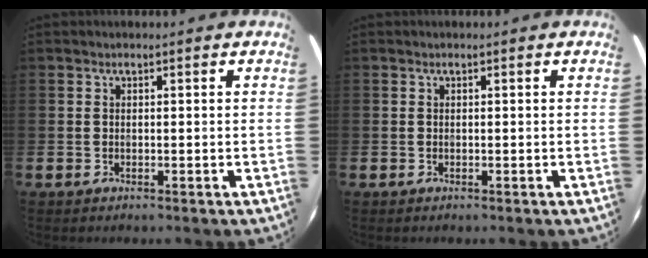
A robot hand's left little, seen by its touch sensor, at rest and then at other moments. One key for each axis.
{"total": 0.0}